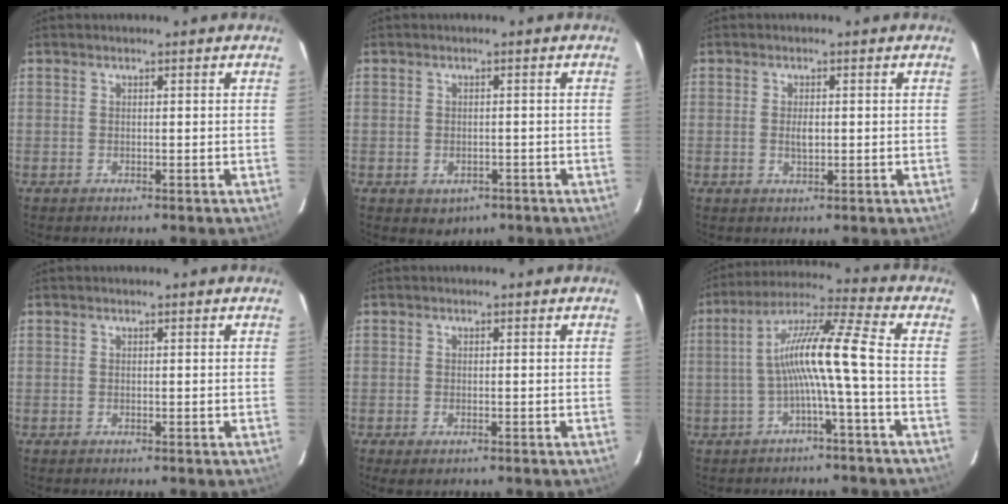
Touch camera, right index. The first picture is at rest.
{"total": 3.4, "force": [-1.5, 2.8, 1.3], "torque": [-0.031, -0.003, -0.007]}
{"total": 2.2, "force": [0.0, 1.1, 1.9], "torque": [-0.033, -0.001, 0.000]}
{"total": 0.0}
{"total": 2.2, "force": [-1.3, 0.9, 1.5], "torque": [-0.028, -0.007, -0.020]}
{"total": 10.4, "force": [-2.3, -0.8, 10.1], "torque": [-0.201, 0.019, -0.040]}